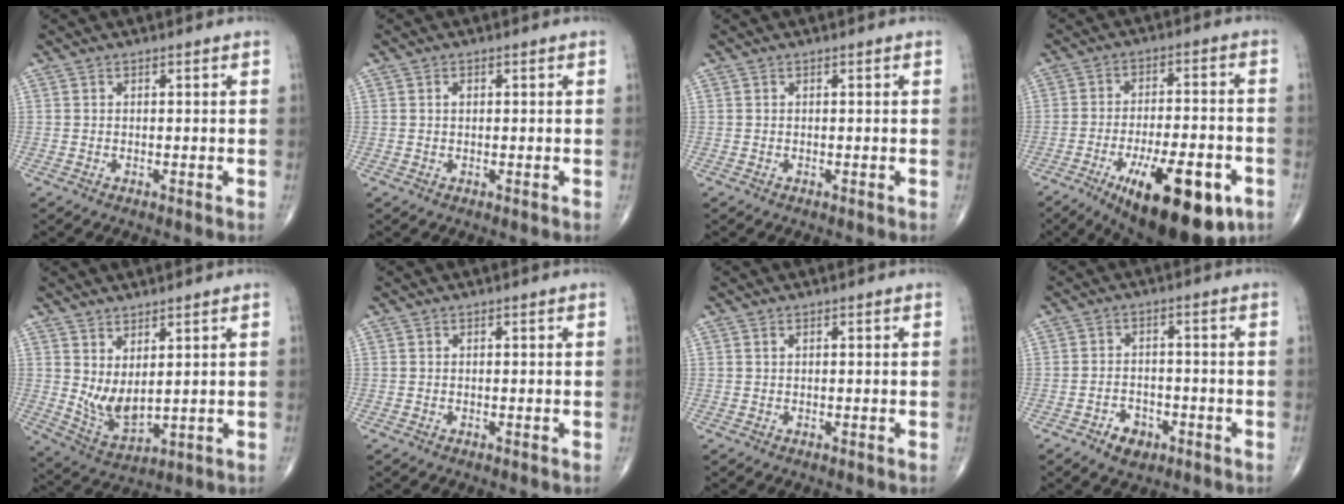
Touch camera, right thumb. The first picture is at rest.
{"total": 1.9, "force": [0.6, 1.1, 1.4], "torque": [-0.023, 0.000, 0.011]}
{"total": 0.0}
{"total": 20.3, "force": [-9.5, 7.4, 16.3], "torque": [-0.214, 0.027, -0.132]}
{"total": 7.4, "force": [2.2, 3.5, 6.2], "torque": [-0.109, -0.034, 0.058]}
{"total": 0.0}
{"total": 0.6, "force": [0.3, 0.3, 0.3], "torque": [-0.008, 0.003, 0.008]}
{"total": 4.8, "force": [-2.7, 3.2, 2.3], "torque": [-0.023, 0.020, -0.039]}